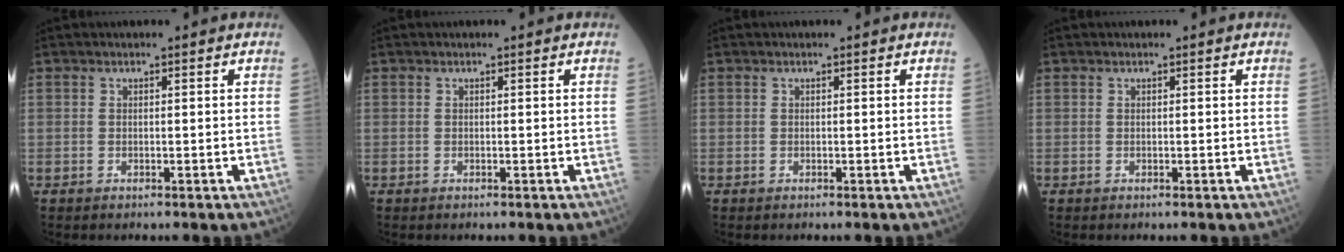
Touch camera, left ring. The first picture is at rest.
{"total": 0.0}
{"total": 0.0}
{"total": 0.0}